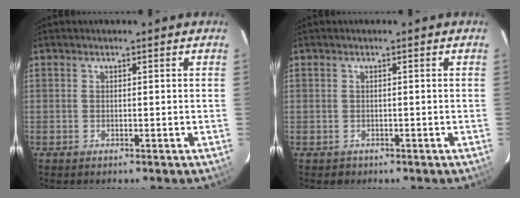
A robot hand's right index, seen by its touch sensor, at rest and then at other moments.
{"total": 1.1, "force": [-0.5, 1.0, 0.0], "torque": [0.001, 0.002, -0.001]}